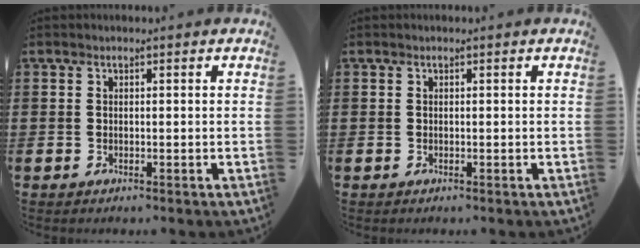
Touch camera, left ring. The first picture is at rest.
{"total": 0.0}